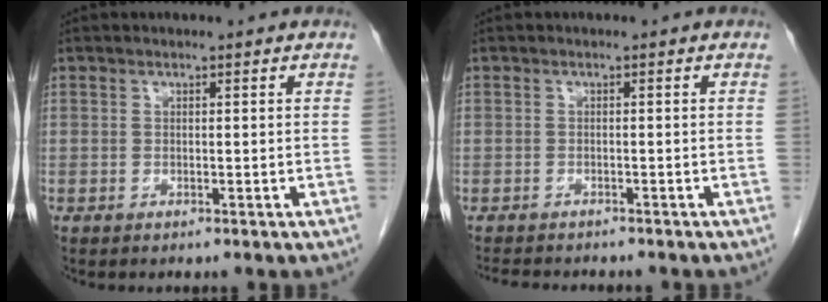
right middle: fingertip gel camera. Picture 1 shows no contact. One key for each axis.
{"total": 5.9, "fx": -5.3, "fy": 1.3, "fz": 2.2, "tx": -0.031, "ty": -0.006, "tz": -0.077}